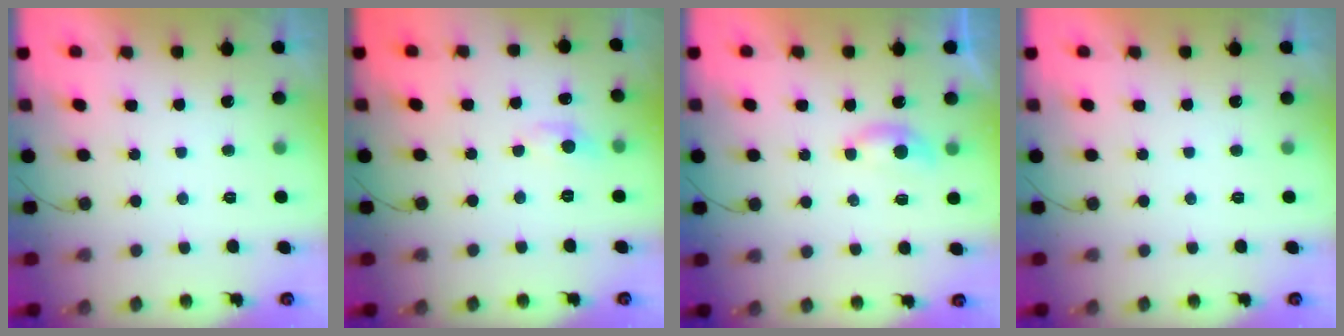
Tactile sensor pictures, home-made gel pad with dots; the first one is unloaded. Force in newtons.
{"total": 4.4, "press": 4.4, "slide": 0.5}
{"total": 3.9, "press": 3.9, "slide": 0.6}
{"total": 0.0}